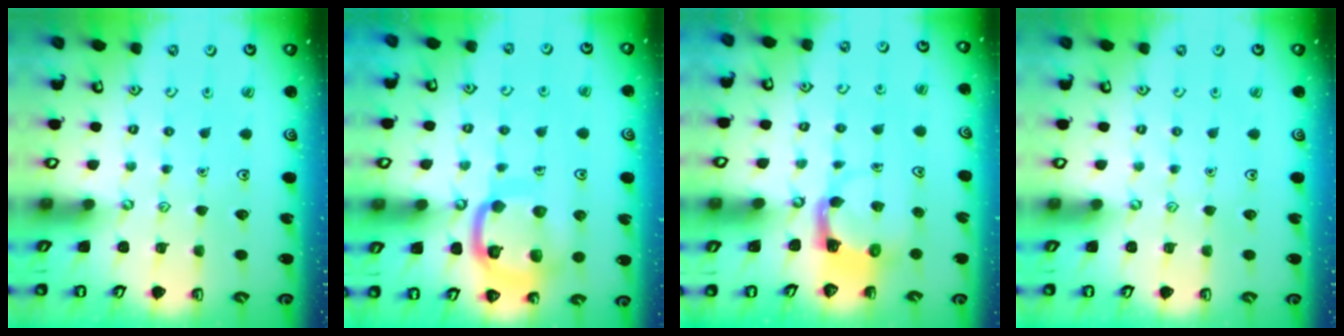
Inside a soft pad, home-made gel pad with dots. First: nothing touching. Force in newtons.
{"total": 15.2, "press": 15.1, "slide": 1.7}
{"total": 3.9, "press": 3.9, "slide": 0.6}
{"total": 0.0}